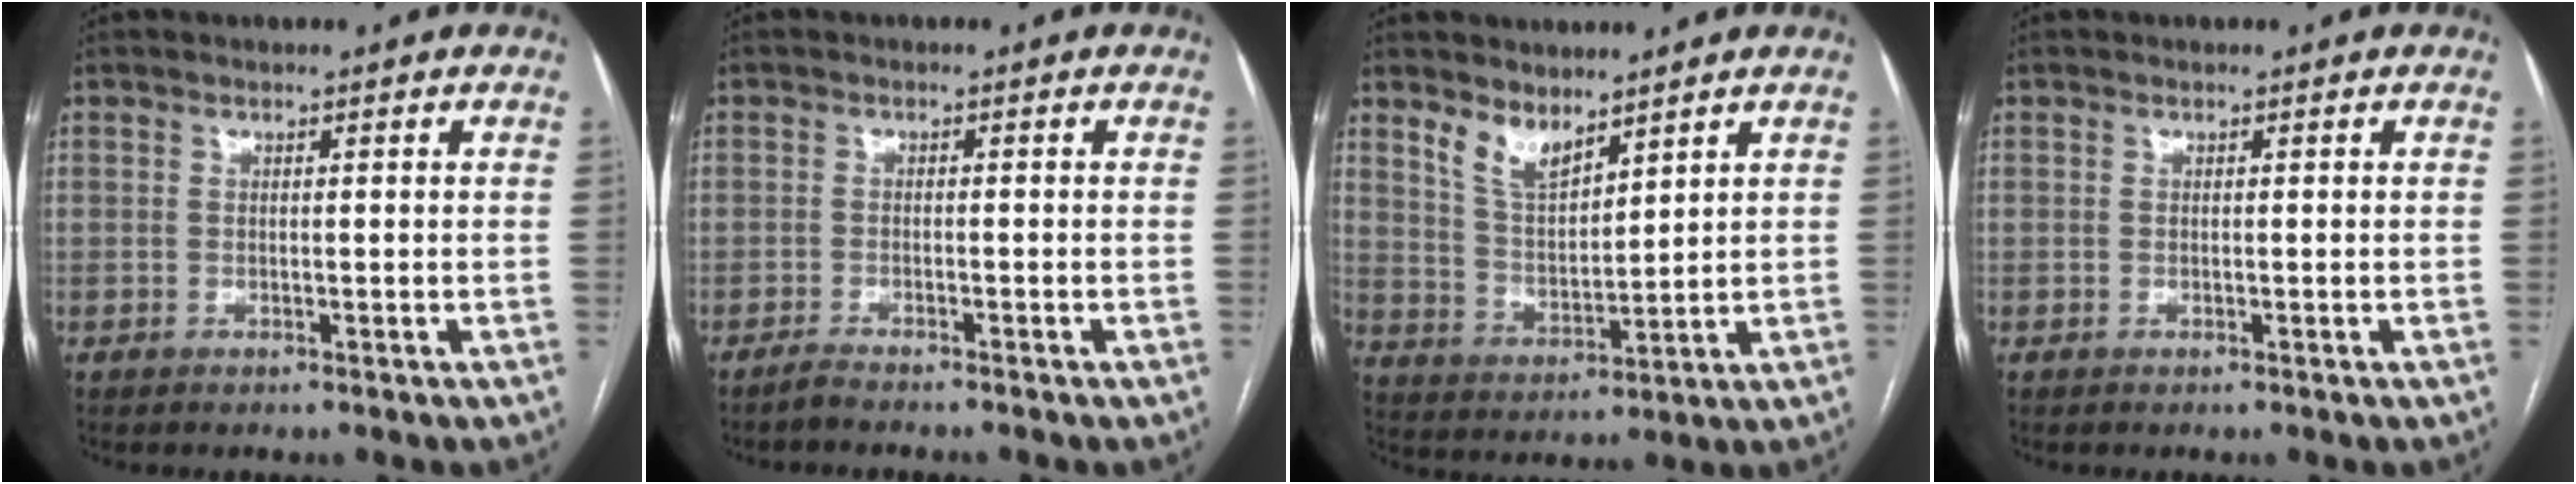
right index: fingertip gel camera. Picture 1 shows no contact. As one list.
[{"total": 2.2, "force": [-2.0, -0.2, 0.8], "torque": [-0.015, -0.001, -0.031]}, {"total": 6.2, "force": [4.9, 2.4, 2.9], "torque": [-0.057, -0.004, 0.106]}, {"total": 0.0}]